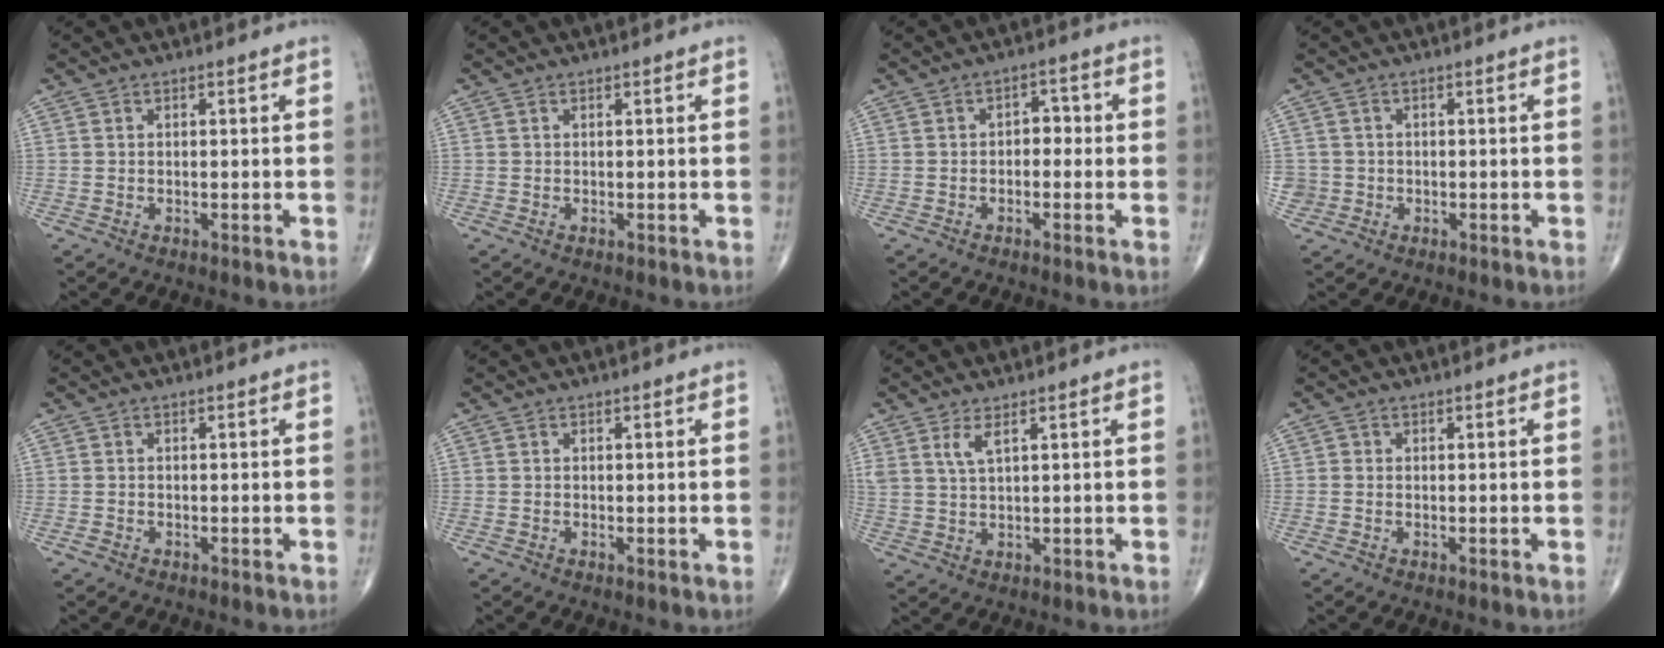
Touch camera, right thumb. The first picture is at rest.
{"total": 0.0}
{"total": 3.2, "force": [-0.4, 2.2, 2.2], "torque": [-0.005, 0.015, -0.016]}
{"total": 2.5, "force": [-0.4, 2.5, -0.2], "torque": [0.023, 0.010, -0.008]}
{"total": 0.7, "force": [-0.5, 0.5, 0.2], "torque": [-0.006, 0.003, -0.011]}
{"total": 0.0}
{"total": 3.1, "force": [1.7, 0.8, 2.4], "torque": [-0.054, -0.009, 0.041]}
{"total": 0.6, "force": [-0.1, 0.5, 0.2], "torque": [0.000, 0.001, -0.006]}